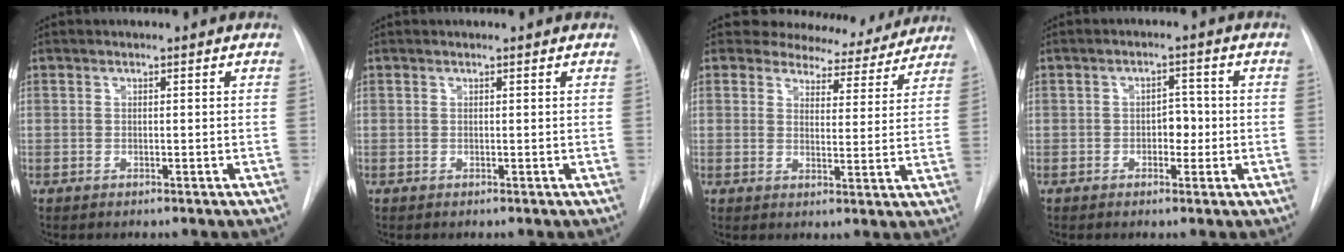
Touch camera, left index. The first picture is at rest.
{"total": 0.0}
{"total": 10.5, "force": [9.7, 3.8, 0.9], "torque": [0.013, -0.019, 0.103]}
{"total": 3.0, "force": [-1.0, 1.8, 2.1], "torque": [-0.022, 0.003, -0.014]}